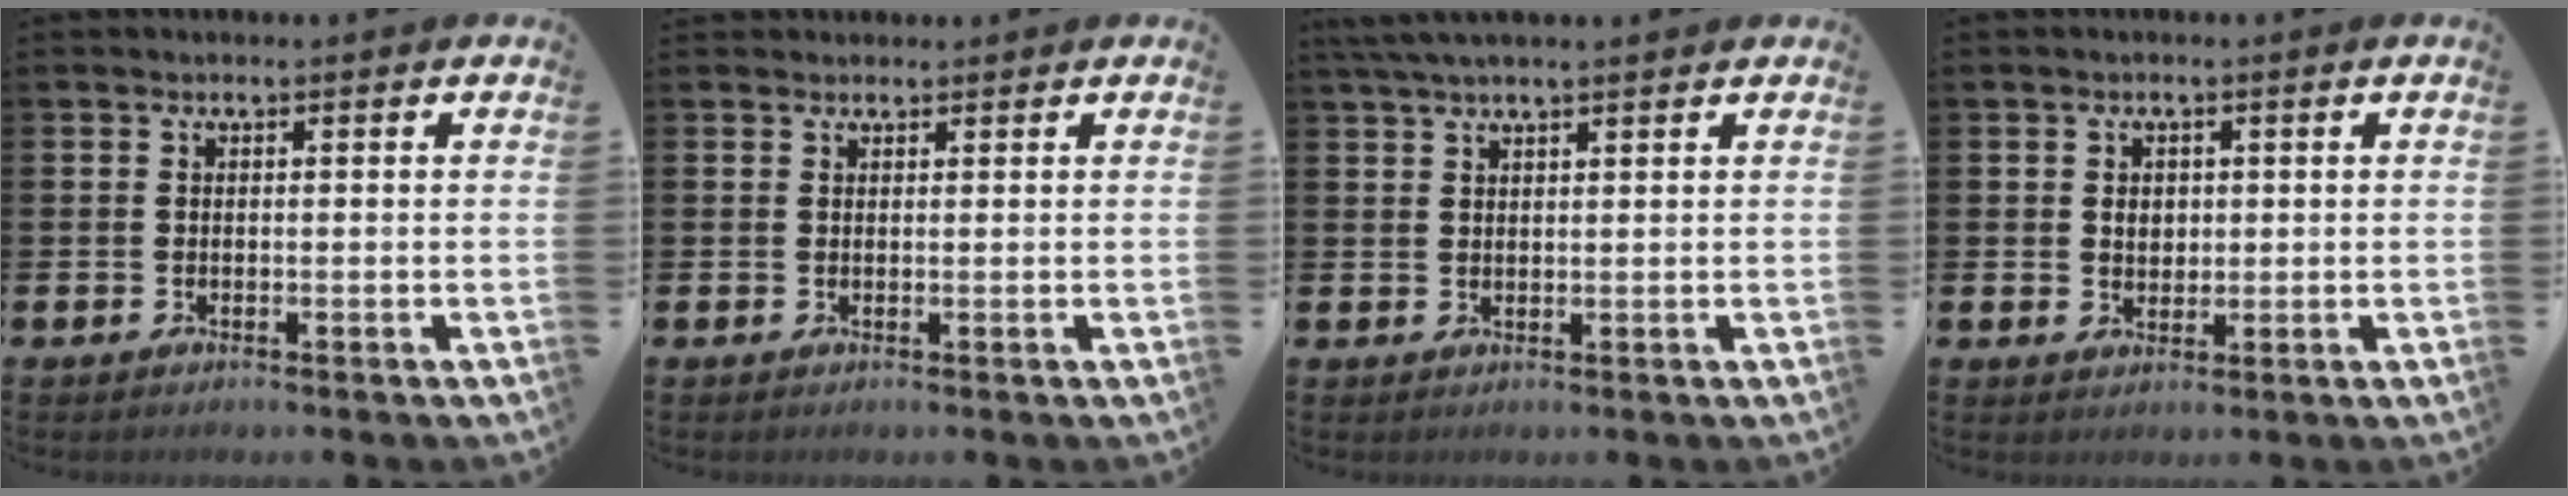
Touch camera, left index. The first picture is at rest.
{"total": 1.1, "force": [1.0, 0.4, 0.0], "torque": [0.014, -0.002, 0.017]}
{"total": 3.4, "force": [2.9, 0.5, 1.7], "torque": [-0.033, -0.003, 0.052]}
{"total": 2.0, "force": [0.7, 1.6, 0.9], "torque": [0.001, -0.001, 0.007]}